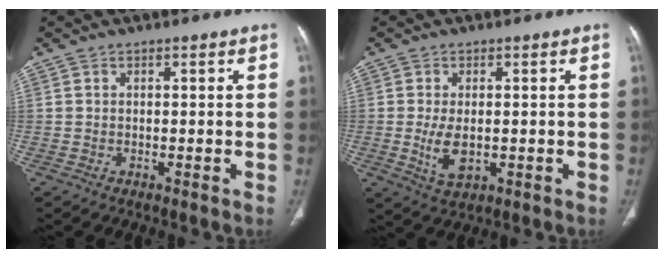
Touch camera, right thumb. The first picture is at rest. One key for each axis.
{"total": 5.5, "fx": -0.6, "fy": 2.9, "fz": 4.6, "tx": -0.088, "ty": -0.012, "tz": -0.003}